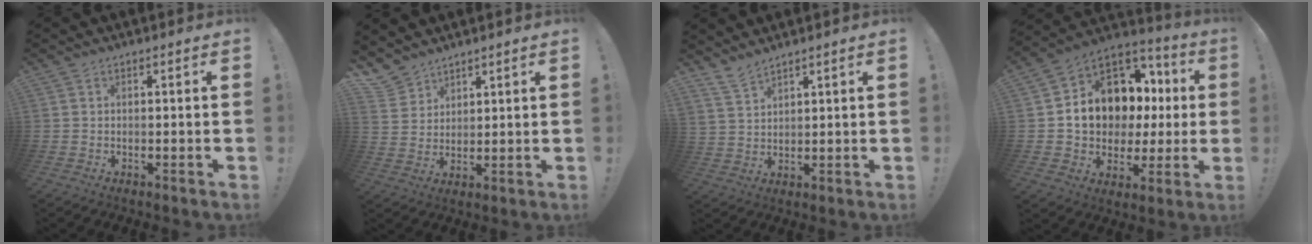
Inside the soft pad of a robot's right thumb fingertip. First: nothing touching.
{"total": 5.9, "force": [4.8, 3.5, 0.2], "torque": [-0.014, -0.043, 0.095]}
{"total": 5.4, "force": [4.8, 1.4, 2.0], "torque": [-0.044, -0.026, 0.092]}
{"total": 13.6, "force": [3.0, 10.9, 7.6], "torque": [-0.114, -0.019, 0.074]}